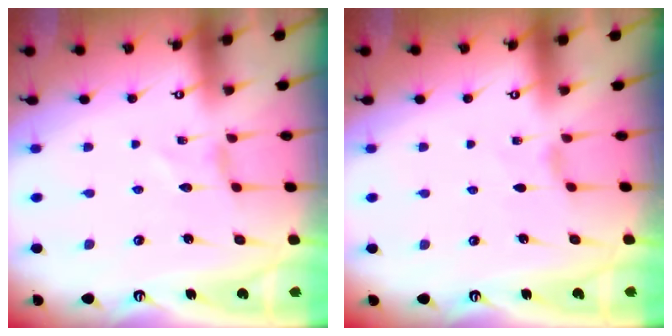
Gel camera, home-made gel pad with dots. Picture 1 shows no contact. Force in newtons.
{"total": 0.0}